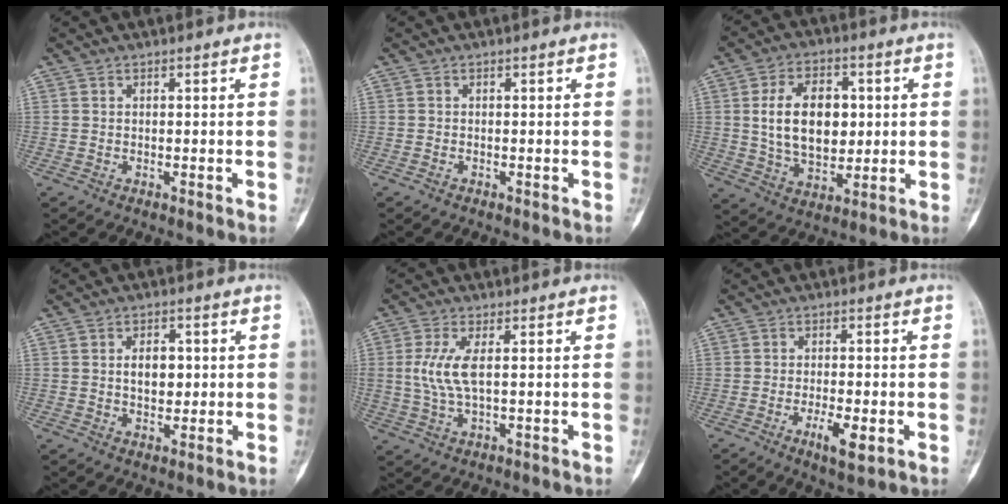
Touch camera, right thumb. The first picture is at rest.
{"total": 0.0}
{"total": 14.4, "force": [1.9, 9.2, 10.9], "torque": [-0.156, -0.005, 0.038]}
{"total": 5.2, "force": [0.7, 3.3, 3.9], "torque": [-0.046, -0.002, 0.012]}
{"total": 6.7, "force": [0.9, 2.4, 6.2], "torque": [-0.155, -0.003, 0.022]}
{"total": 5.3, "force": [-2.0, 1.6, 4.6], "torque": [-0.078, -0.002, -0.030]}